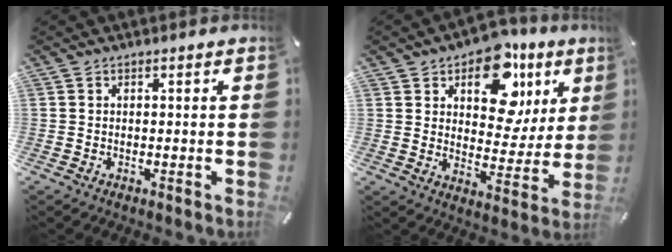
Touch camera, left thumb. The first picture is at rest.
{"total": 15.5, "force": [8.4, 9.7, 8.6], "torque": [-0.116, -0.053, 0.146]}